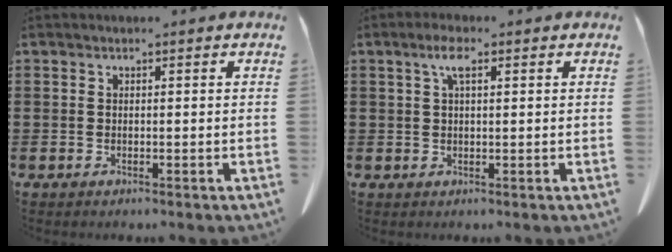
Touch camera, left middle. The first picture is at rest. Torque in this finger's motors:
{"motor_torque": [0.08, -0.01, -0.08, -0.02]}